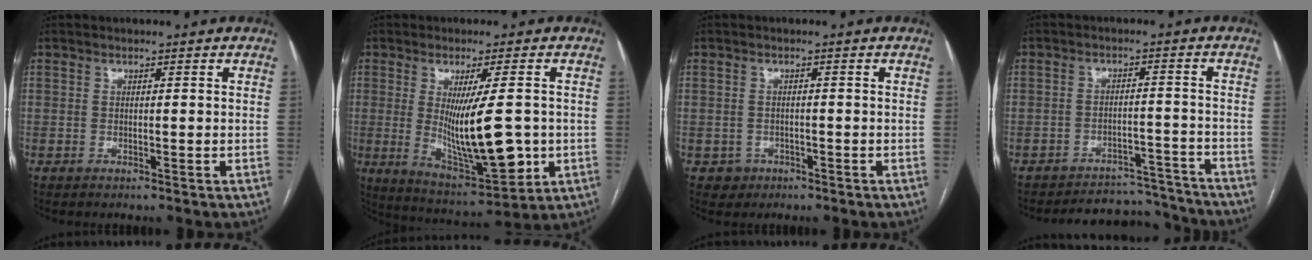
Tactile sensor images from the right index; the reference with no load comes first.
{"total": 13.8, "force": [-1.1, 2.6, 13.5], "torque": [-0.222, -0.033, -0.001]}
{"total": 2.2, "force": [-1.1, 1.9, 0.0], "torque": [0.003, 0.009, -0.014]}
{"total": 10.6, "force": [-10.3, 2.7, -0.6], "torque": [0.027, 0.034, -0.132]}